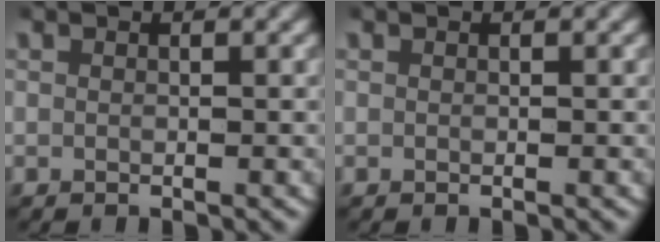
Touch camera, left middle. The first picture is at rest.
{"total": 0.0}